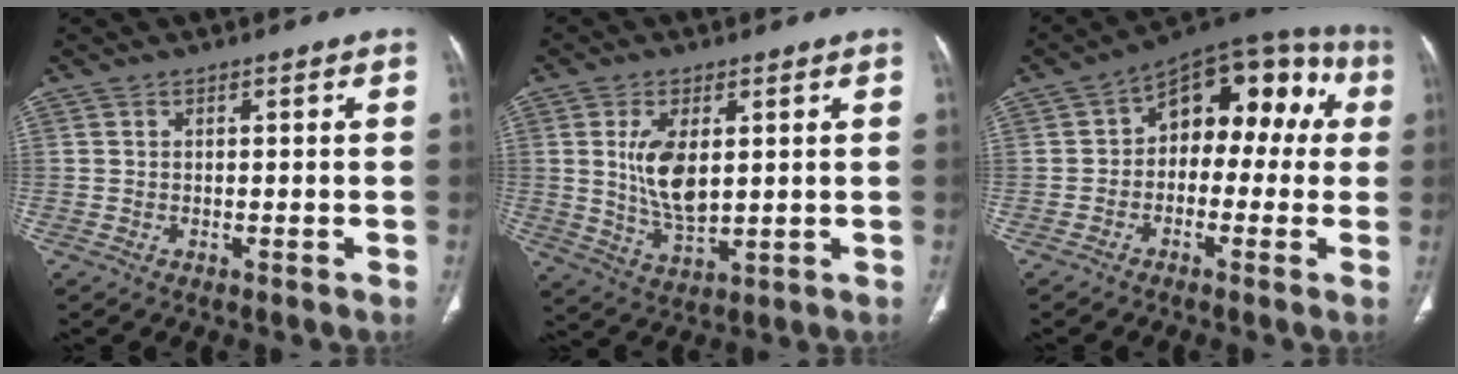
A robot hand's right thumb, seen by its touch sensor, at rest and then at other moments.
{"total": 9.3, "force": [1.8, 4.7, 7.8], "torque": [-0.144, -0.018, 0.045]}
{"total": 15.2, "force": [1.7, 9.4, 11.8], "torque": [-0.099, 0.055, 0.009]}